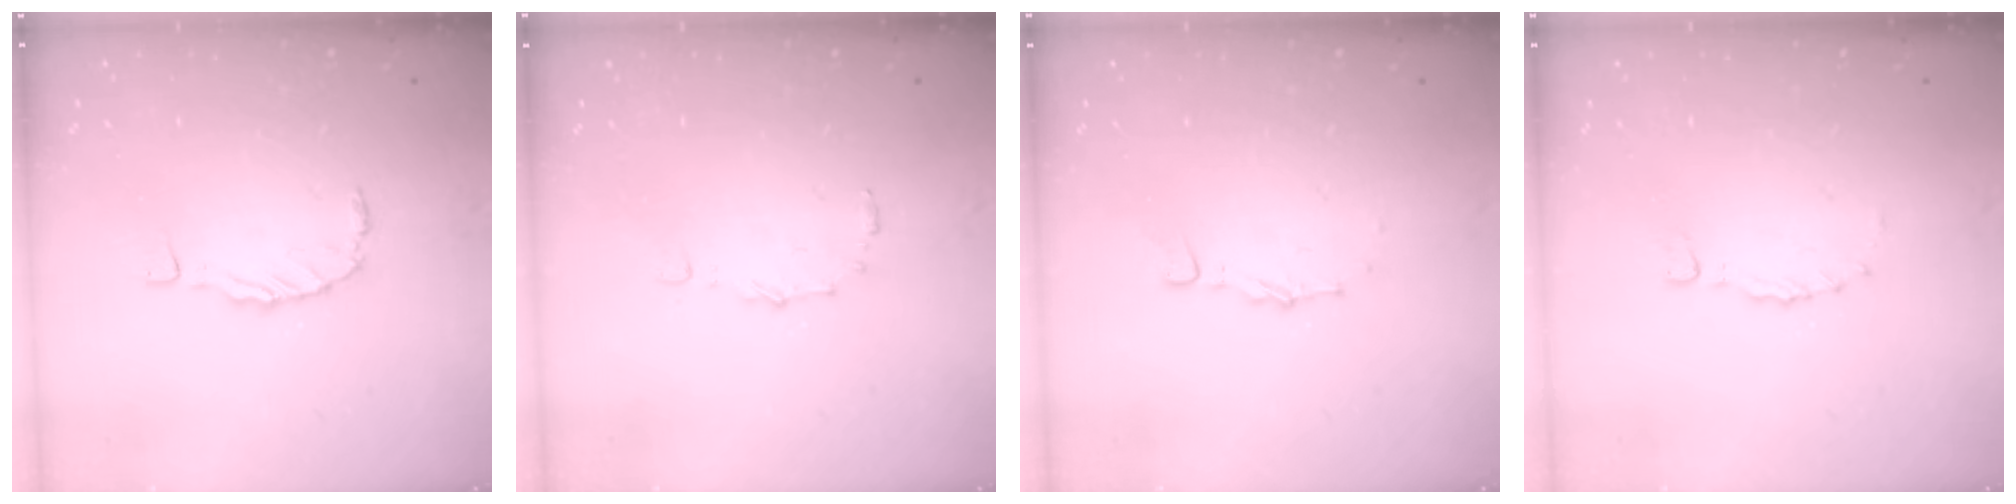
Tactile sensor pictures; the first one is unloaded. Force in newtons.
{"total": 6.0, "press": 6.0, "slide": 0.4}
{"total": 3.2, "press": 3.2, "slide": 0.4}
{"total": 0.0}